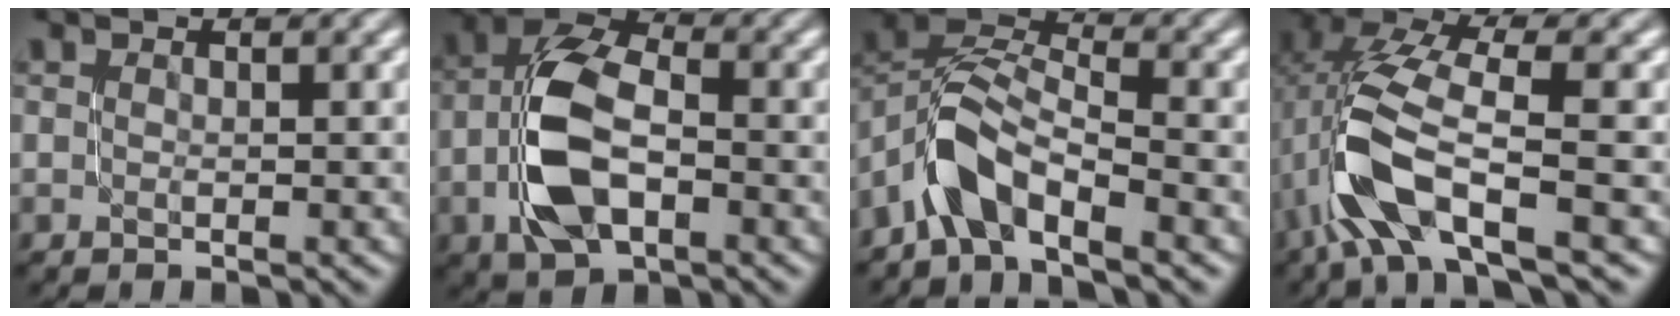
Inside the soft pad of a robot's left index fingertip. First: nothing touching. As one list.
[{"total": 7.6, "force": [-1.7, 4.4, 6.0], "torque": [-0.131, 0.014, -0.037]}, {"total": 5.3, "force": [-3.4, 2.3, 3.4], "torque": [-0.062, 0.014, -0.072]}, {"total": 8.0, "force": [-2.1, 2.7, 7.2], "torque": [-0.158, 0.009, -0.050]}]